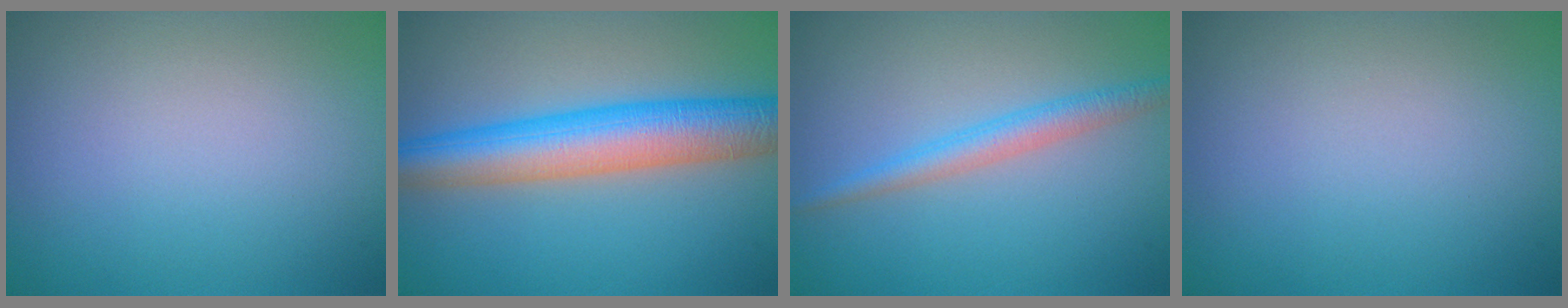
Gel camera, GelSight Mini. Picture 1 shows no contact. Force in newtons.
{"total": 7.9, "press": 7.9, "slide": 0.3}
{"total": 2.4, "press": 2.4, "slide": 0.0}
{"total": 0.0}